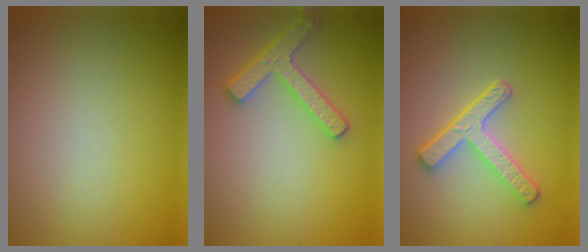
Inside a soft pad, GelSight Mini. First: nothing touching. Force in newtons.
{"total": 3.9, "press": 3.6, "slide": 1.5}
{"total": 3.7, "press": 3.2, "slide": 2.0}